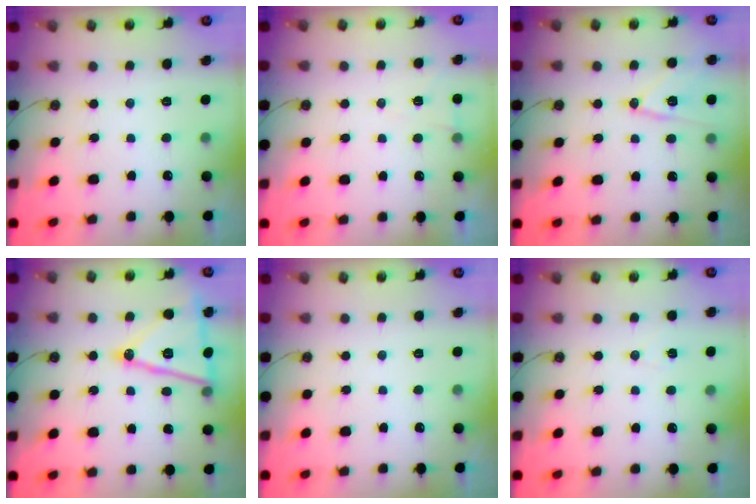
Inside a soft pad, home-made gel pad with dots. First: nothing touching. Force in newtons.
{"total": 5.9, "press": 4.0, "slide": 4.4}
{"total": 12.3, "press": 12.2, "slide": 1.3}
{"total": 17.3, "press": 16.9, "slide": 3.6}
{"total": 0.0}
{"total": 5.2, "press": 4.7, "slide": 2.3}